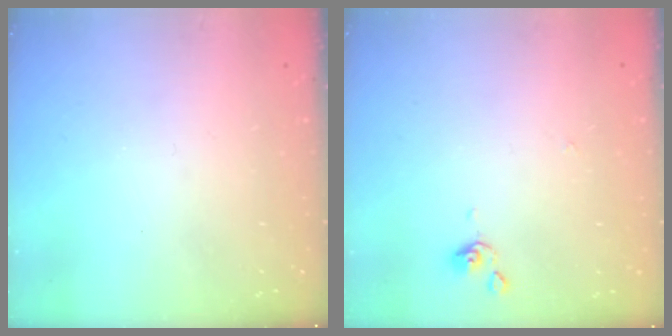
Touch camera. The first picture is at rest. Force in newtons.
{"total": 0.0}